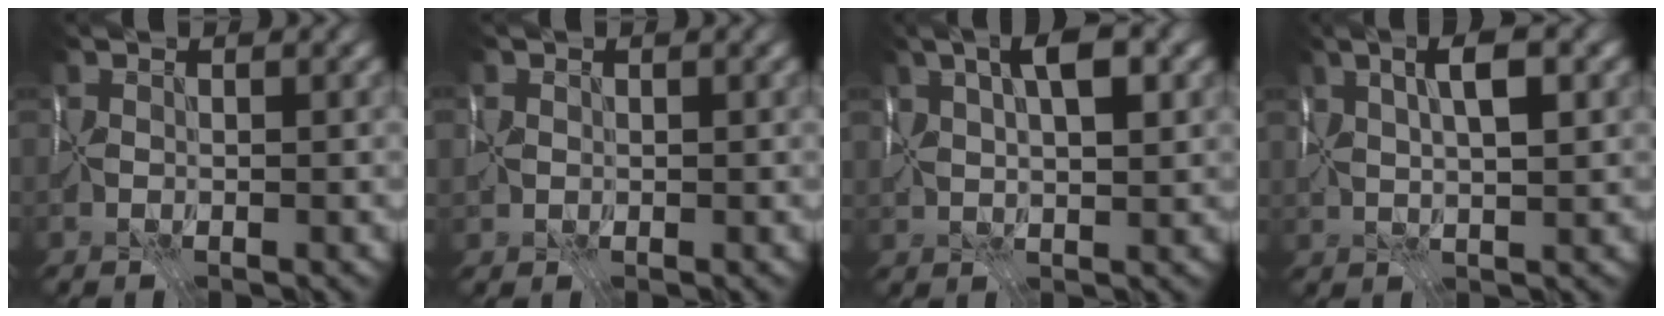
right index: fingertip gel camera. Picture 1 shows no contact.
{"total": 1.3, "force": [0.2, 1.3, 0.2], "torque": [-0.006, 0.000, 0.002]}
{"total": 5.3, "force": [2.0, 2.0, 4.5], "torque": [-0.081, 0.007, 0.031]}
{"total": 4.3, "force": [1.5, 1.2, 3.9], "torque": [-0.075, 0.007, 0.023]}